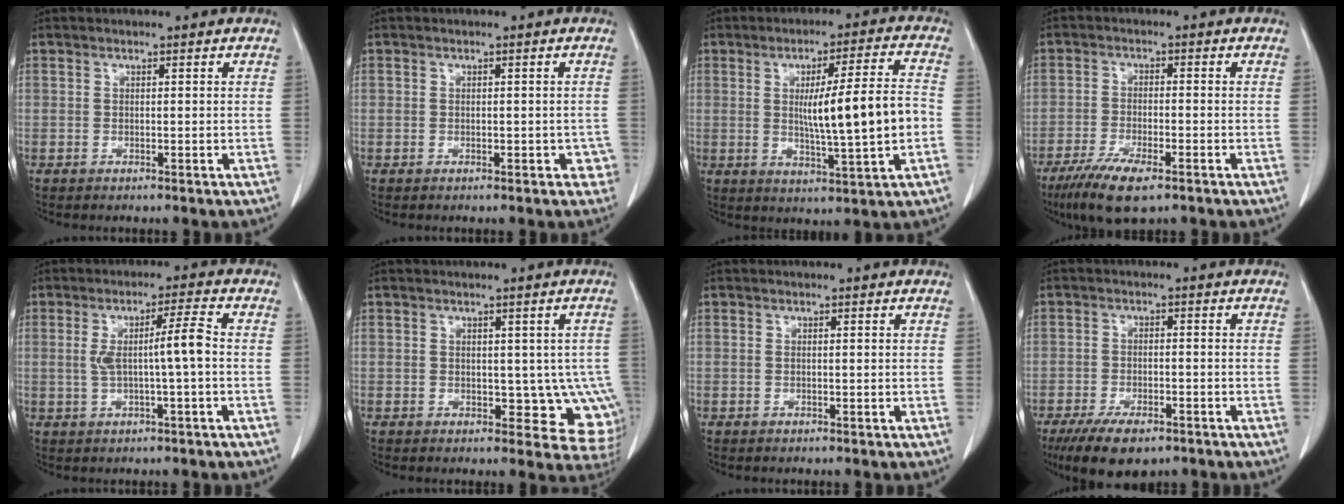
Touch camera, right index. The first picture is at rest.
{"total": 2.4, "force": [-0.7, 1.9, 1.3], "torque": [-0.005, 0.017, -0.005]}
{"total": 12.1, "force": [-0.6, 0.2, 12.1], "torque": [-0.193, -0.001, -0.005]}
{"total": 8.3, "force": [-5.4, 1.8, 6.1], "torque": [-0.111, -0.017, -0.090]}
{"total": 5.8, "force": [-0.1, -0.2, 5.8], "torque": [-0.100, 0.012, 0.003]}
{"total": 6.9, "force": [-0.7, 4.5, 5.2], "torque": [-0.032, 0.005, 0.000]}
{"total": 0.0}
{"total": 8.6, "force": [-6.0, 3.4, 5.2], "torque": [-0.086, -0.010, -0.096]}